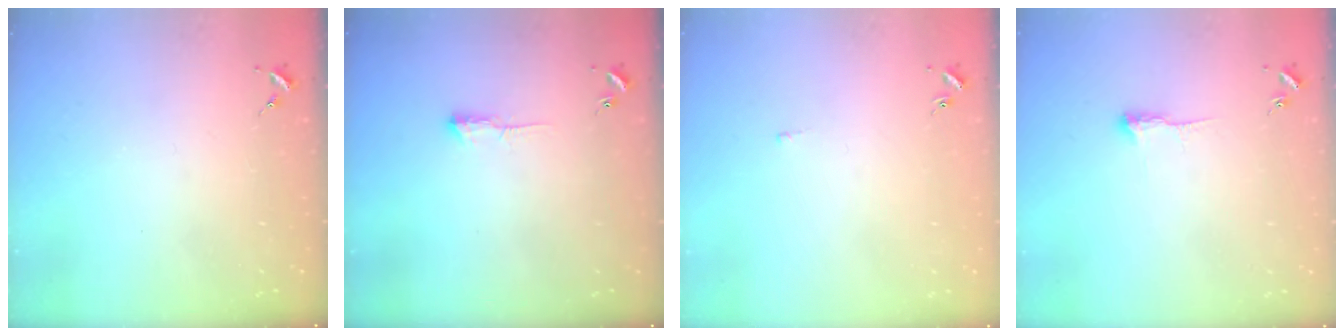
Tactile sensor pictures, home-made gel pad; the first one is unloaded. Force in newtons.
{"total": 3.5, "press": 3.5, "slide": 0.5}
{"total": 2.0, "press": 1.9, "slide": 0.4}
{"total": 4.4, "press": 4.3, "slide": 0.7}